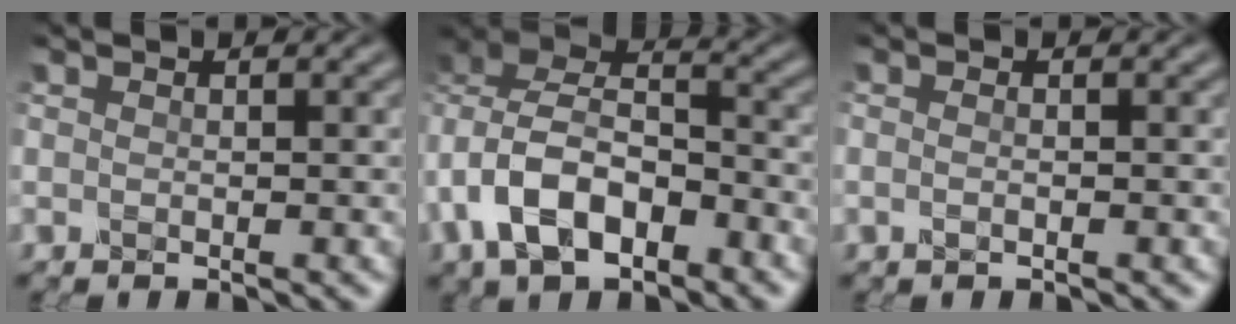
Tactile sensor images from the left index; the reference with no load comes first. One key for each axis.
{"total": 9.5, "fx": -3.2, "fy": 6.0, "fz": 6.6, "tx": -0.126, "ty": 0.001, "tz": -0.065}
{"total": 0.9, "fx": -0.2, "fy": 0.3, "fz": 0.8, "tx": -0.013, "ty": -0.005, "tz": -0.009}